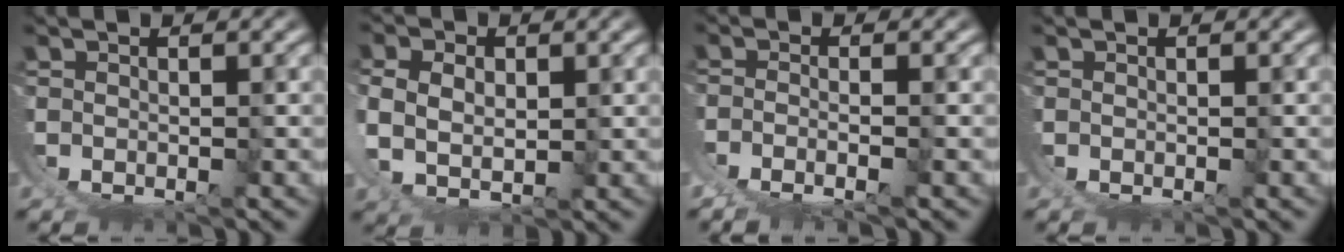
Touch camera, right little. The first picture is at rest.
{"total": 4.6, "force": [2.5, 2.3, 3.0], "torque": [-0.075, -0.013, 0.057]}
{"total": 2.9, "force": [-0.8, 1.0, 2.6], "torque": [-0.058, -0.016, -0.004]}
{"total": 0.0}